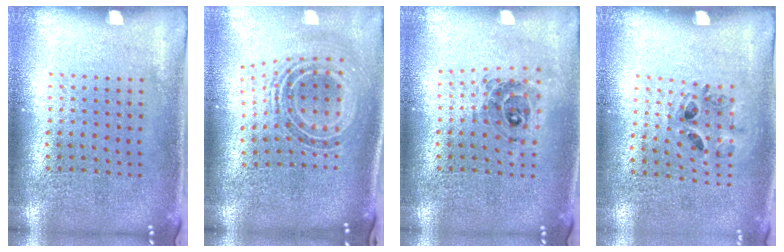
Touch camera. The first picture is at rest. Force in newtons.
{"total": 1.3, "press": 1.1, "slide": 0.8}
{"total": 0.8, "press": 0.8, "slide": 0.2}
{"total": 0.9, "press": 0.7, "slide": 0.4}